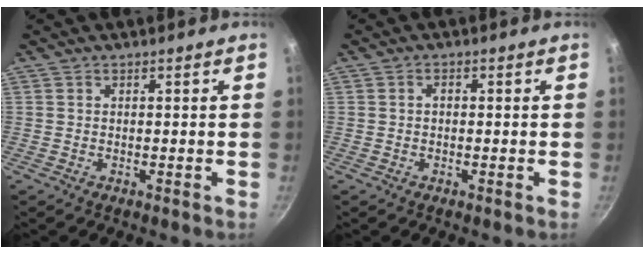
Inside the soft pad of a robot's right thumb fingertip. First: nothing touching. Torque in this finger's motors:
{"motor_torque": [-0.82, 0.02, 0.39, -0.11, 0.05]}